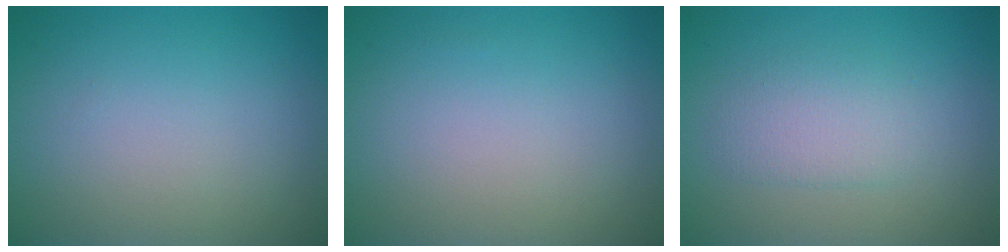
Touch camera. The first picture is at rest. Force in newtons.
{"total": 0.0}
{"total": 2.3, "press": 2.2, "slide": 0.1}